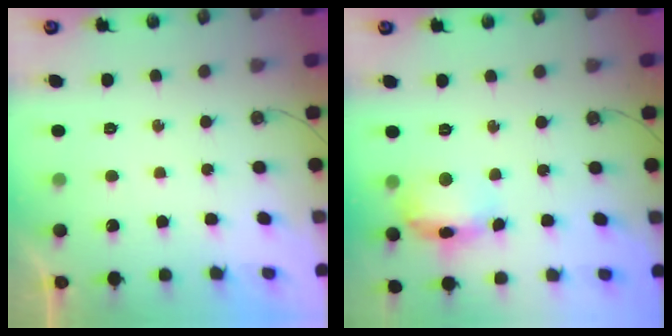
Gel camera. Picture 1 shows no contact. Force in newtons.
{"total": 13.9, "press": 13.9, "slide": 1.1}